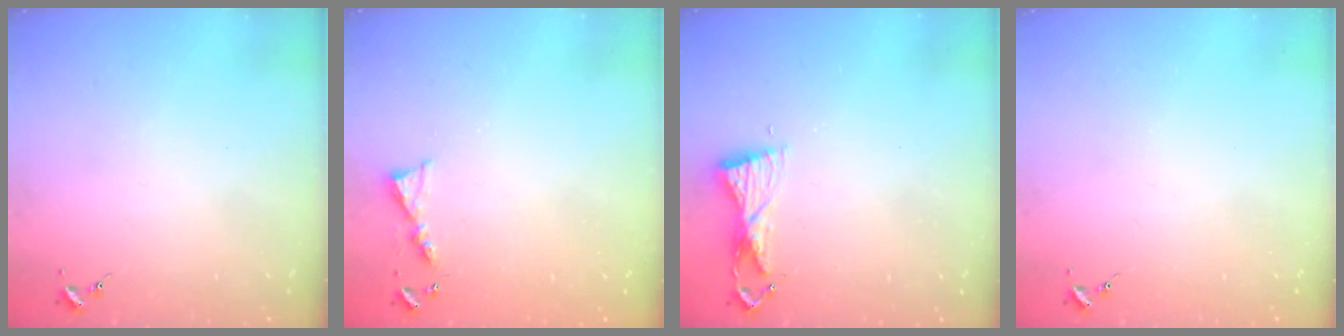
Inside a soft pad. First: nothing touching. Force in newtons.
{"total": 4.9, "press": 4.9, "slide": 0.5}
{"total": 6.2, "press": 6.1, "slide": 0.6}
{"total": 0.0}